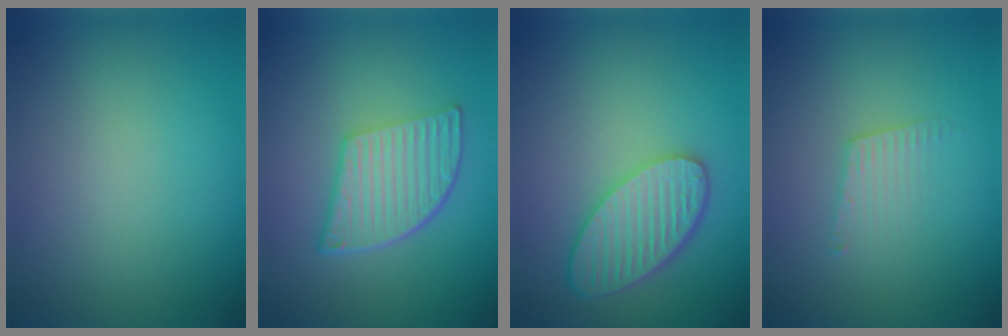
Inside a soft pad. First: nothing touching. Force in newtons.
{"total": 6.3, "press": 4.3, "slide": 4.6}
{"total": 5.5, "press": 4.4, "slide": 3.3}
{"total": 1.7, "press": 1.7, "slide": 0.0}